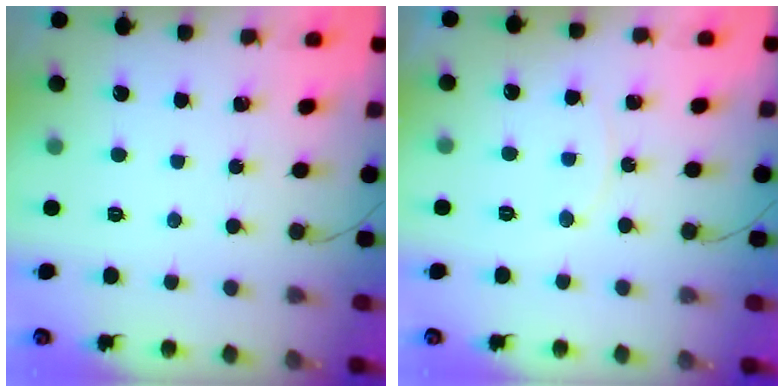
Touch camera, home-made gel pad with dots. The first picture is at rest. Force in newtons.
{"total": 5.2, "press": 5.2, "slide": 0.2}